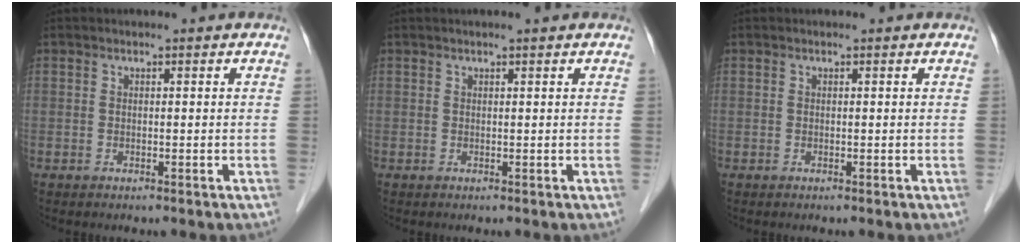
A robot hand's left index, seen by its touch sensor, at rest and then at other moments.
{"total": 1.3, "force": [1.1, -0.1, 0.8], "torque": [-0.011, 0.010, 0.018]}
{"total": 0.0}